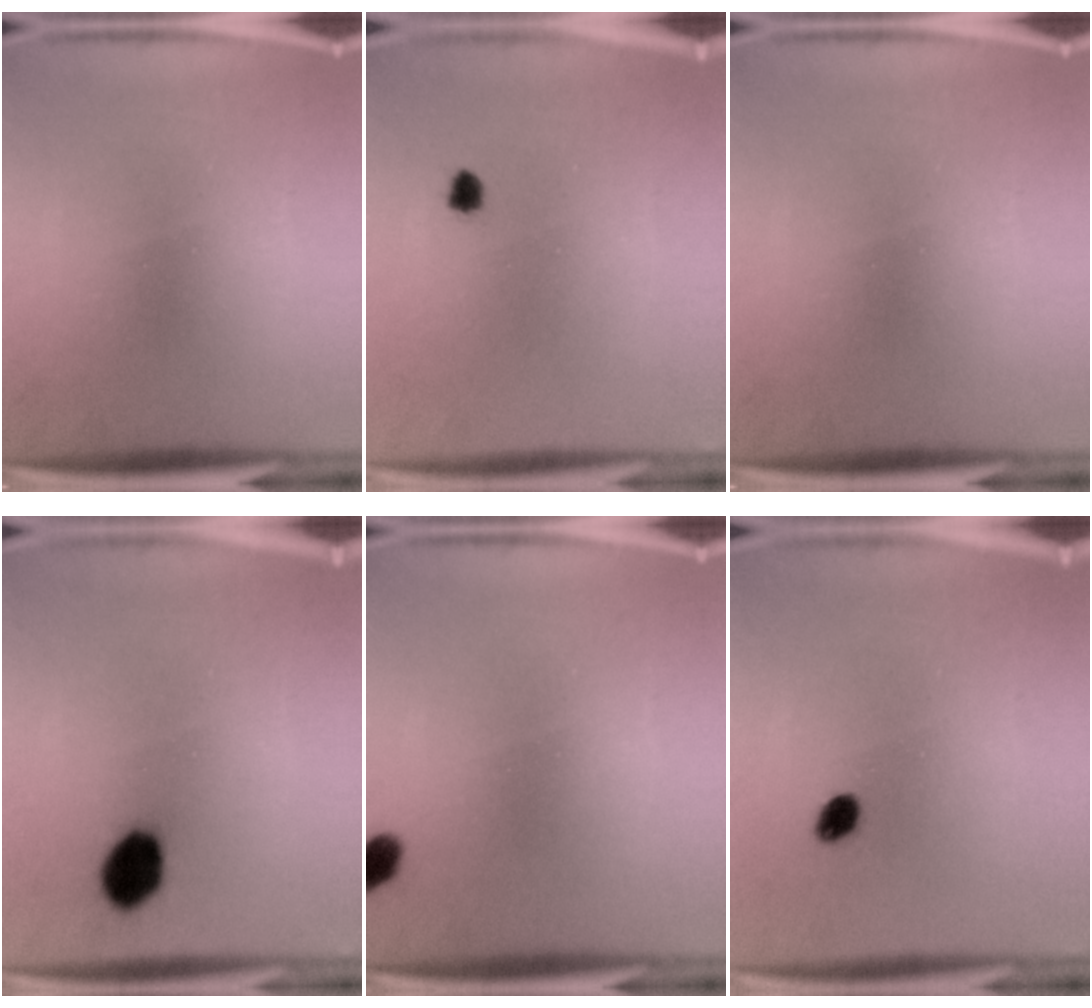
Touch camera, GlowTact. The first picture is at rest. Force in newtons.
{"total": 1.1}
{"total": 0.0}
{"total": 7.5}
{"total": 2.7}
{"total": 2.4}